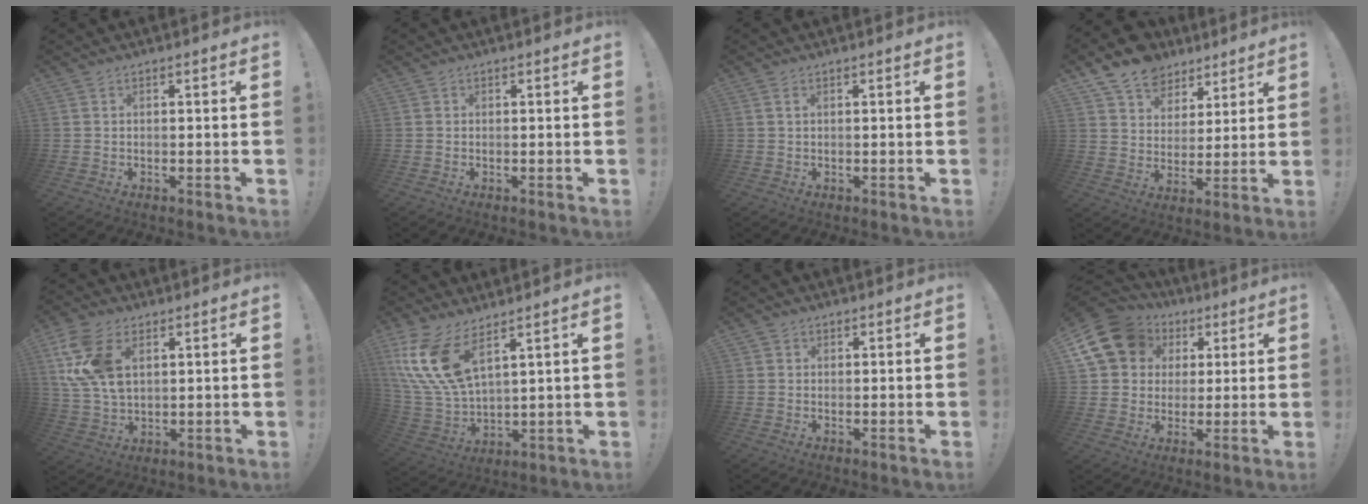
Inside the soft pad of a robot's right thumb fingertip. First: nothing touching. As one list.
[{"total": 0.0}, {"total": 0.9, "force": [0.3, 0.2, 0.8], "torque": [-0.020, 0.003, 0.006]}, {"total": 12.1, "force": [8.9, 7.7, 3.1], "torque": [-0.050, -0.066, 0.170]}, {"total": 14.7, "force": [5.5, 9.2, 10.0], "torque": [-0.209, -0.004, 0.108]}, {"total": 15.0, "force": [8.4, 6.3, 10.7], "torque": [-0.240, -0.047, 0.155]}, {"total": 1.1, "force": [0.5, 0.9, 0.3], "torque": [-0.003, 0.000, 0.008]}, {"total": 16.1, "force": [6.4, 13.0, 7.0], "torque": [-0.121, -0.023, 0.133]}]